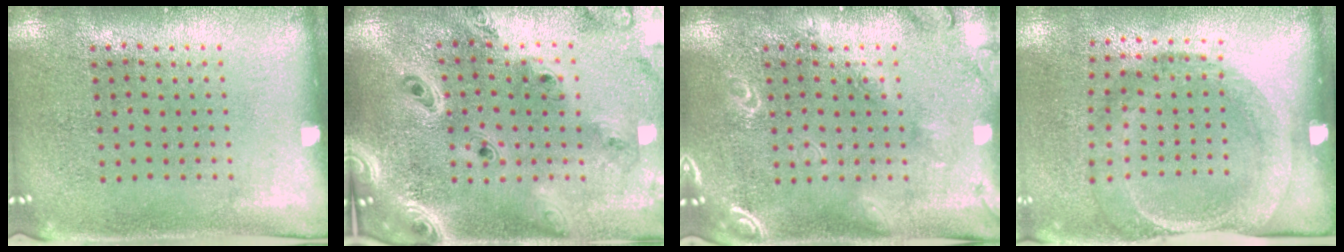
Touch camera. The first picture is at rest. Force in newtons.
{"total": 2.9, "press": 2.4, "slide": 1.6}
{"total": 2.9, "press": 2.9, "slide": 0.4}
{"total": 1.9, "press": 1.2, "slide": 1.5}